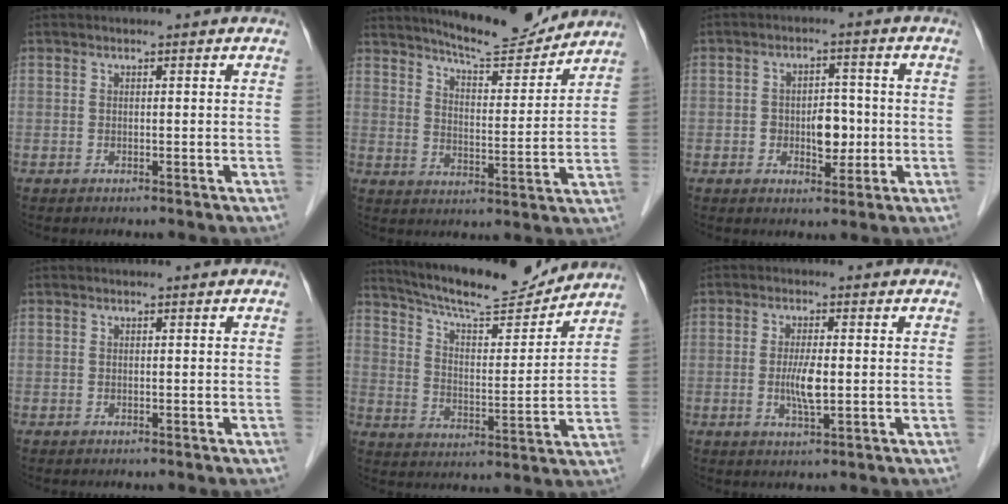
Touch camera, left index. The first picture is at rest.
{"total": 11.8, "force": [11.2, 1.5, 3.5], "torque": [-0.055, -0.011, 0.166]}
{"total": 4.9, "force": [-0.8, 2.9, 3.9], "torque": [-0.058, 0.008, -0.008]}
{"total": 0.0}
{"total": 15.4, "force": [14.3, 2.0, 5.3], "torque": [-0.096, -0.002, 0.225]}
{"total": 4.2, "force": [-0.4, 0.8, 4.1], "torque": [-0.085, -0.007, -0.006]}